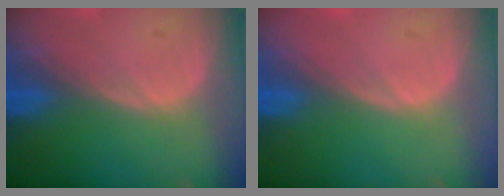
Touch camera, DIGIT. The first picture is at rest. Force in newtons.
{"total": 0.0}